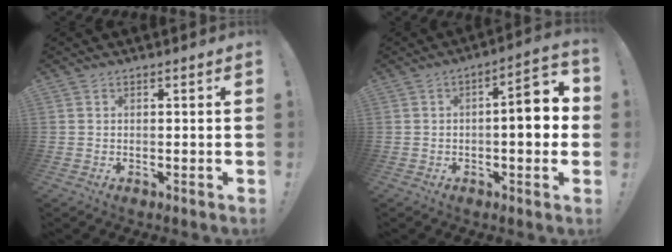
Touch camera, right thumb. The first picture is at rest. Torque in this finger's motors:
{"motor_torque": [0.21, 0.00, 0.13, 0.34, 0.12]}